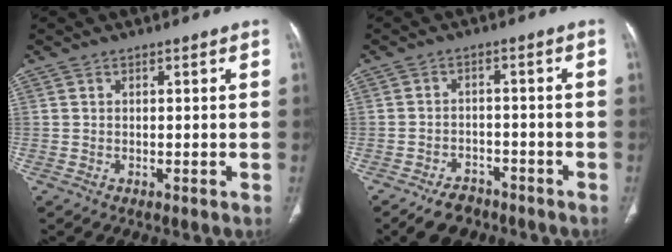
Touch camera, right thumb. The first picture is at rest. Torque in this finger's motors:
{"motor_torque": [0.59, 1.06, -0.16, -0.24, 0.03]}